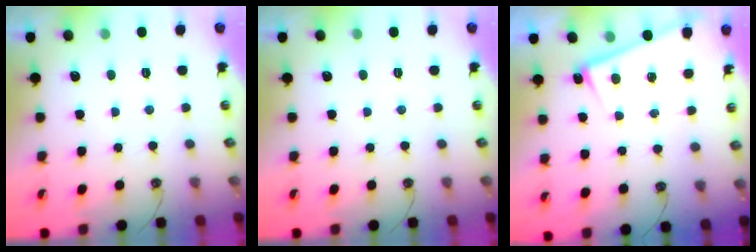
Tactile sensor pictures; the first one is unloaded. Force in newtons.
{"total": 0.0}
{"total": 2.8, "press": 2.7, "slide": 0.4}